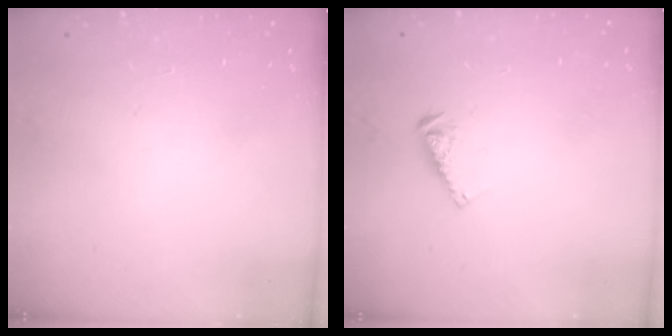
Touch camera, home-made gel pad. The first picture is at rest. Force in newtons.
{"total": 4.5, "press": 4.5, "slide": 0.0}